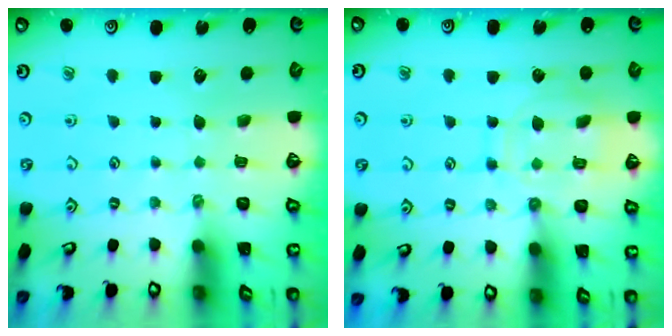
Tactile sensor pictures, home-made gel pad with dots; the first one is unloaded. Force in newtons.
{"total": 12.4, "press": 12.3, "slide": 1.1}